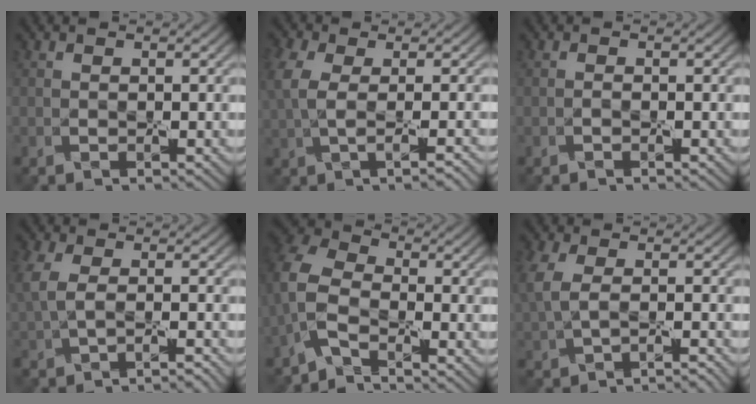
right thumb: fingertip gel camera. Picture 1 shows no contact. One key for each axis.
{"total": 4.3, "fx": 0.4, "fy": 1.7, "fz": 3.9, "tx": -0.086, "ty": 0.003, "tz": 0.011}
{"total": 0.7, "fx": -0.2, "fy": -0.5, "fz": -0.5, "tx": 0.009, "ty": 0.005, "tz": -0.005}
{"total": 3.3, "fx": -0.6, "fy": 1.6, "fz": 2.8, "tx": -0.072, "ty": 0.000, "tz": -0.011}
{"total": 5.5, "fx": -3.1, "fy": 3.0, "fz": 3.4, "tx": -0.084, "ty": 0.008, "tz": -0.083}
{"total": 3.7, "fx": -0.5, "fy": 1.9, "fz": 3.1, "tx": -0.083, "ty": -0.002, "tz": -0.007}